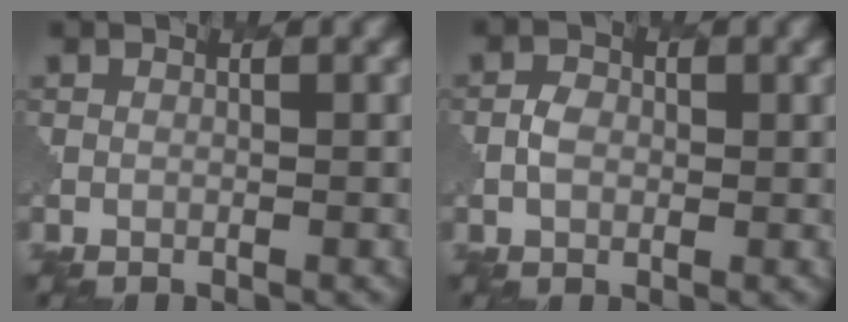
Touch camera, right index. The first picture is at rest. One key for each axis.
{"total": 1.4, "fx": -0.1, "fy": 1.2, "fz": 0.6, "tx": -0.012, "ty": 0.002, "tz": -0.003}